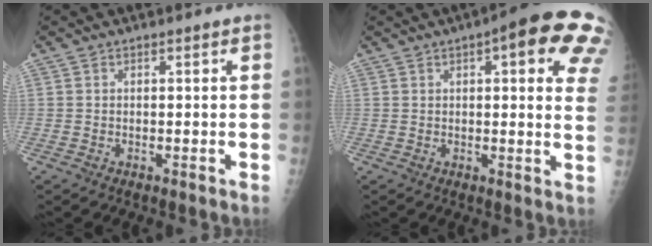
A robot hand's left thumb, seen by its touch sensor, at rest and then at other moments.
{"total": 17.6, "force": [7.9, 4.9, 15.0], "torque": [-0.163, -0.011, 0.080]}